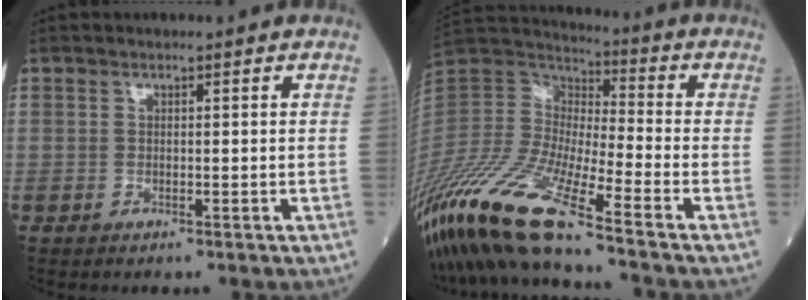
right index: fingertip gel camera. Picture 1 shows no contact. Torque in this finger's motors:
{"motor_torque": [0.61, -1.30, 1.06, 0.21]}